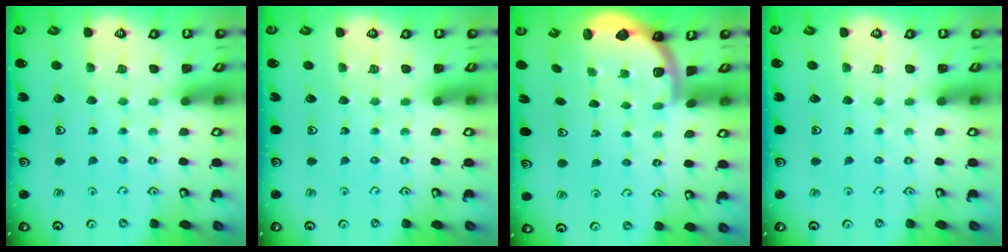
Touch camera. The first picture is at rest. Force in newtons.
{"total": 0.0}
{"total": 2.0, "press": 2.0, "slide": 0.5}
{"total": 0.0}